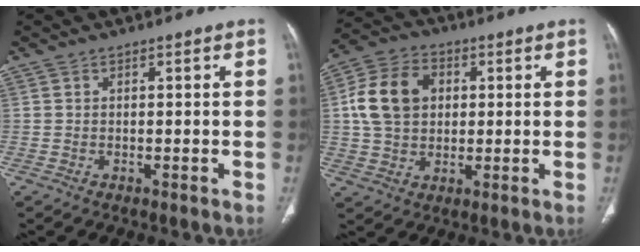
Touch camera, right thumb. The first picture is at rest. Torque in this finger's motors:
{"motor_torque": [1.55, 1.46, 0.63, -0.84, 0.07]}